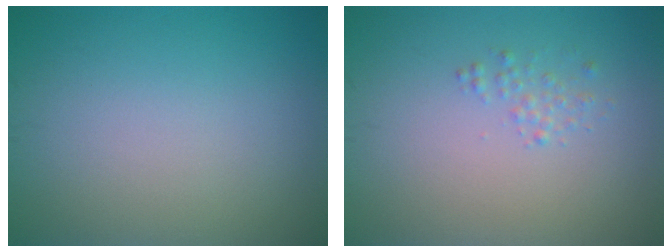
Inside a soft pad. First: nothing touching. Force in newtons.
{"total": 0.9, "press": 0.9, "slide": 0.0}